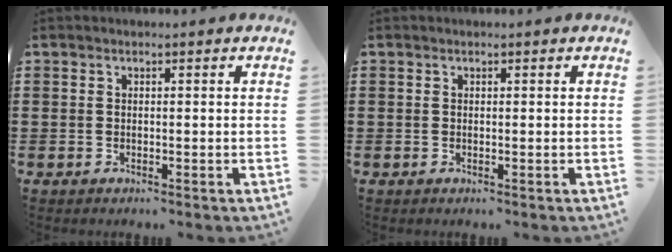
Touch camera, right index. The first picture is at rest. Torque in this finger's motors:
{"motor_torque": [1.29, 0.26, 0.00, 0.01]}